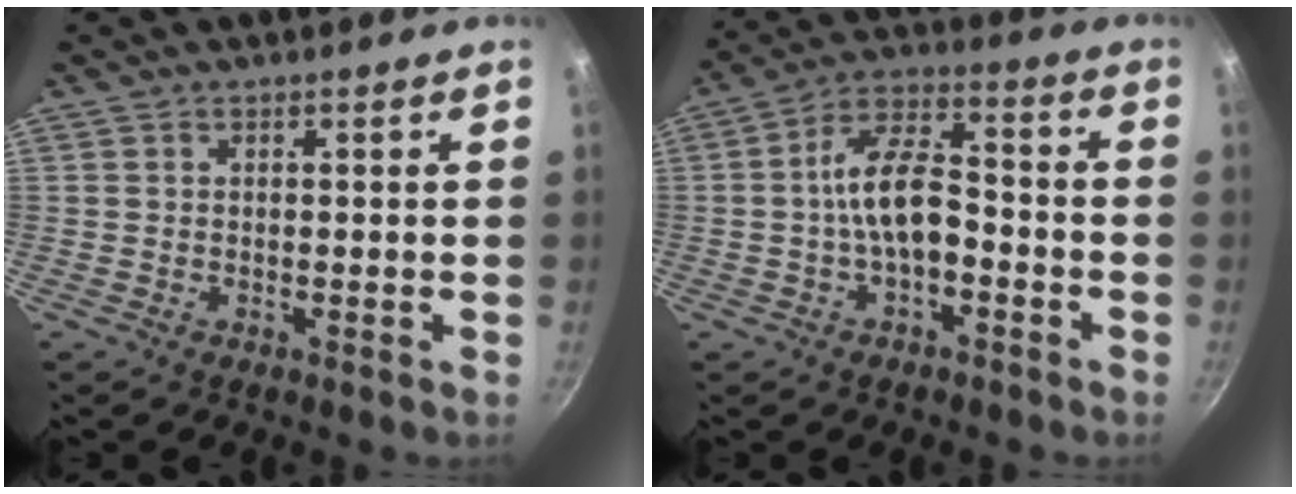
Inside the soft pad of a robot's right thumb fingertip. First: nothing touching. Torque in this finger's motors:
{"motor_torque": [0.28, 1.08, 1.76, -1.01, 0.56]}